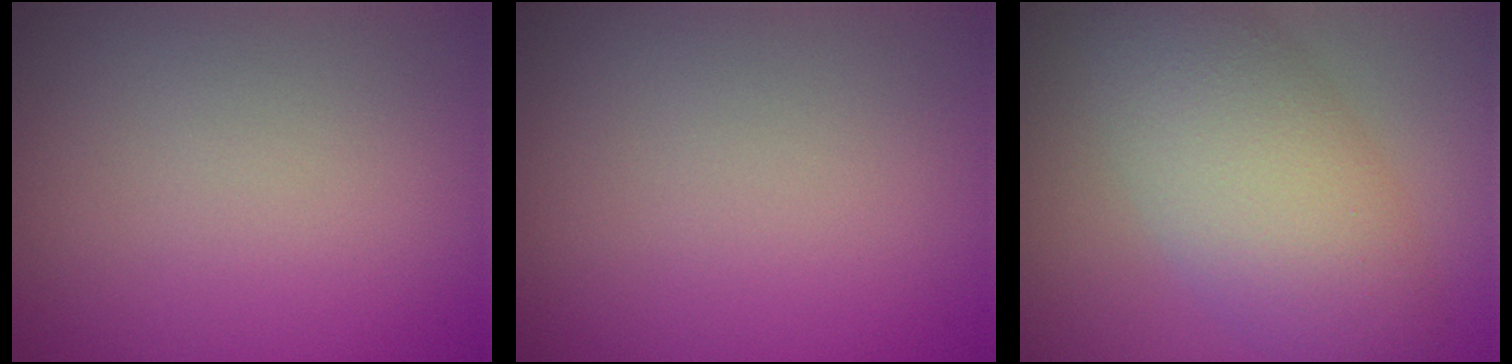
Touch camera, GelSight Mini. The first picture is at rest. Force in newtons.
{"total": 0.0}
{"total": 7.1, "press": 7.1, "slide": 0.4}